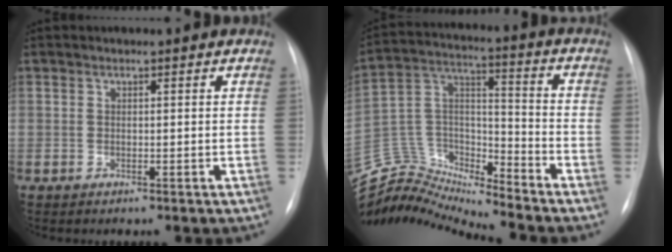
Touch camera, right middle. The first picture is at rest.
{"total": 15.7, "force": [-15.6, 0.1, 1.1], "torque": [-0.018, 0.063, -0.291]}